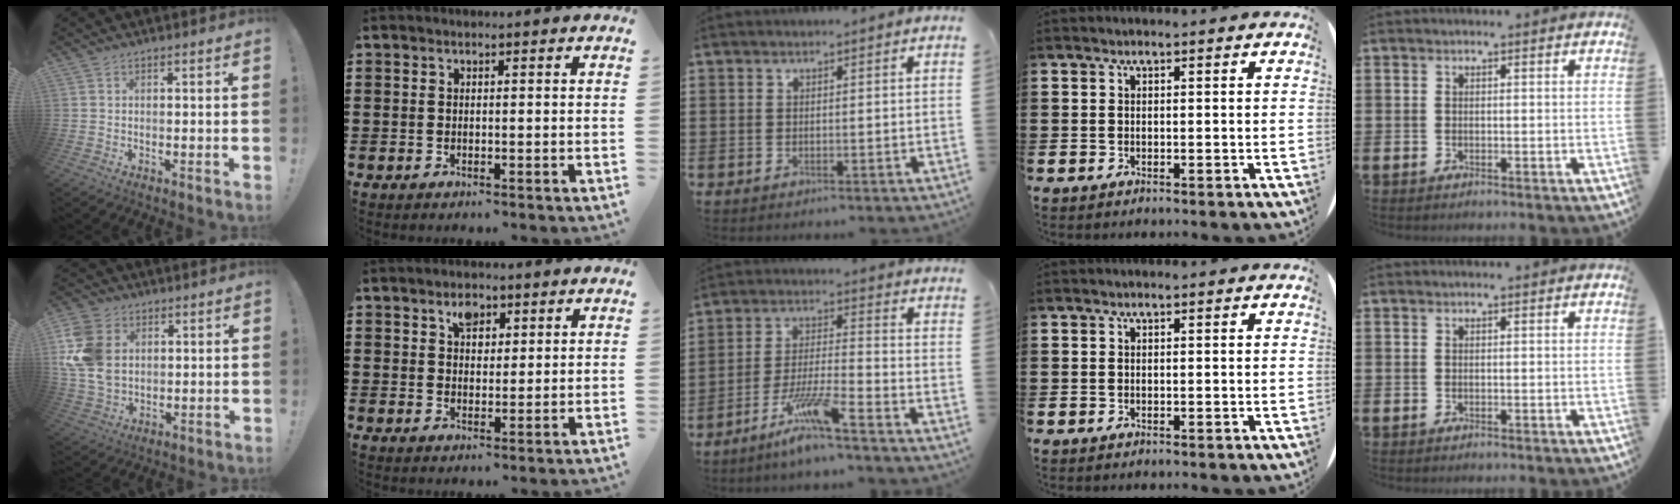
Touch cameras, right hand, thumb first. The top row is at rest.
{"thumb": {"total": 15.5, "force": [3.7, 11.9, 9.2], "torque": [-0.197, -0.016, 0.072]}, "index": {"total": 3.2, "force": [1.9, 2.1, 1.6], "torque": [-0.023, 0.000, 0.031]}, "middle": {"total": 8.3, "force": [-6.4, 0.0, 5.3], "torque": [-0.112, -0.013, -0.123]}}